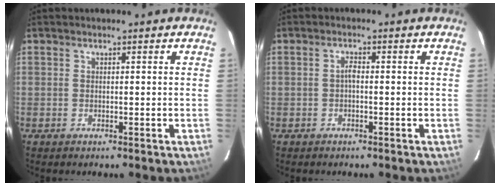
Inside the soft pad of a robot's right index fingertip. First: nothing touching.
{"total": 1.2, "force": [-0.4, 0.4, 1.1], "torque": [-0.021, 0.006, -0.009]}